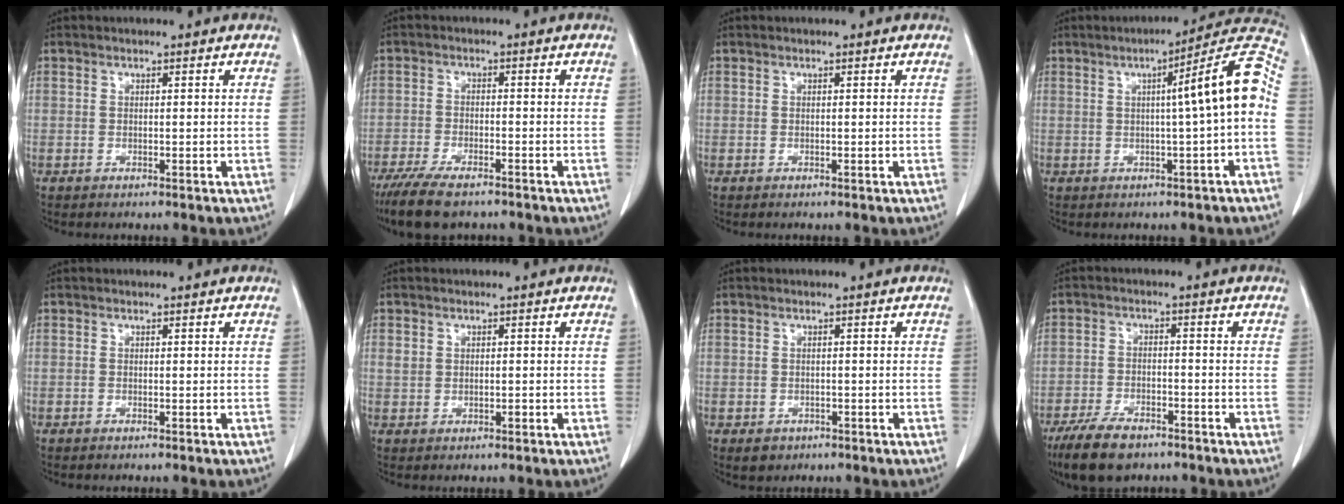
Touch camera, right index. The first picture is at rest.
{"total": 9.1, "force": [-7.1, 2.4, 5.2], "torque": [-0.089, -0.019, -0.117]}
{"total": 0.0}
{"total": 11.0, "force": [0.2, -0.5, 11.0], "torque": [-0.140, 0.030, -0.005]}
{"total": 0.0}
{"total": 1.7, "force": [0.2, 1.3, 1.0], "torque": [-0.026, 0.007, 0.010]}
{"total": 2.1, "force": [-1.1, 1.7, 0.5], "torque": [-0.006, 0.003, -0.009]}
{"total": 8.2, "force": [-6.1, 3.1, 4.4], "torque": [-0.086, -0.010, -0.108]}